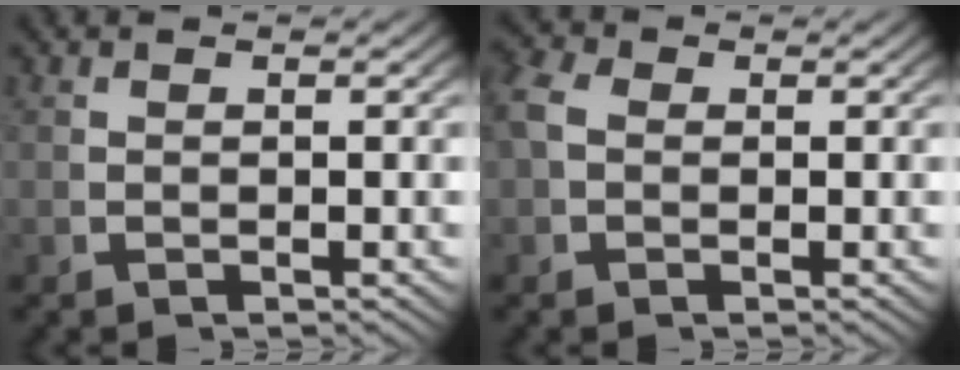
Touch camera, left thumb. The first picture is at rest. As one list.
[{"total": 2.1, "force": [0.4, 1.7, 1.2], "torque": [-0.038, -0.004, 0.007]}]